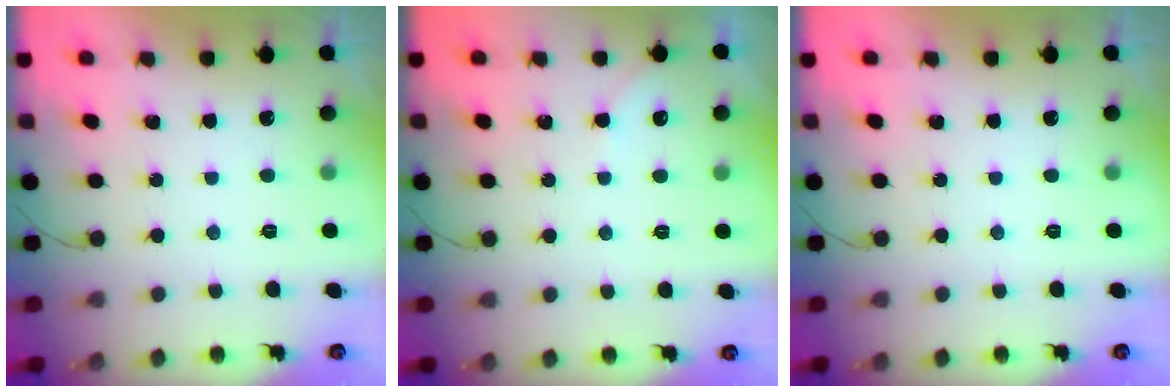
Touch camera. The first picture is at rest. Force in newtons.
{"total": 1.7, "press": 1.6, "slide": 0.3}
{"total": 0.0}